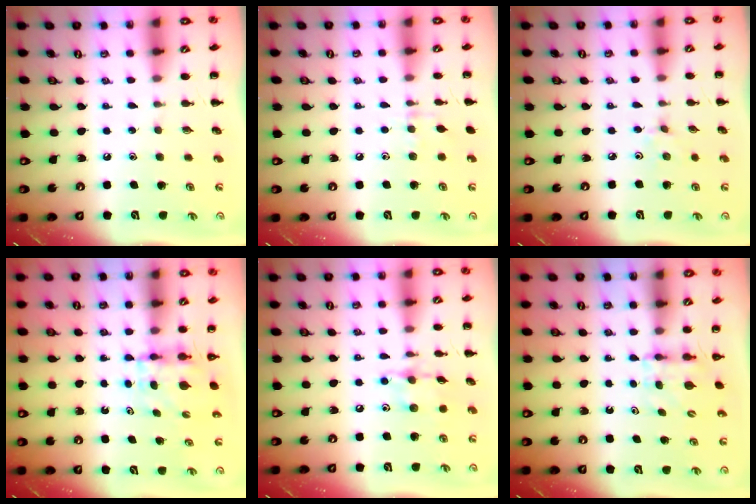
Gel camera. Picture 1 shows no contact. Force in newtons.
{"total": 5.3, "press": 5.0, "slide": 1.7}
{"total": 2.4, "press": 2.2, "slide": 0.8}
{"total": 3.9, "press": 3.9, "slide": 0.3}
{"total": 9.2, "press": 9.2, "slide": 0.4}
{"total": 4.7, "press": 4.7, "slide": 0.5}